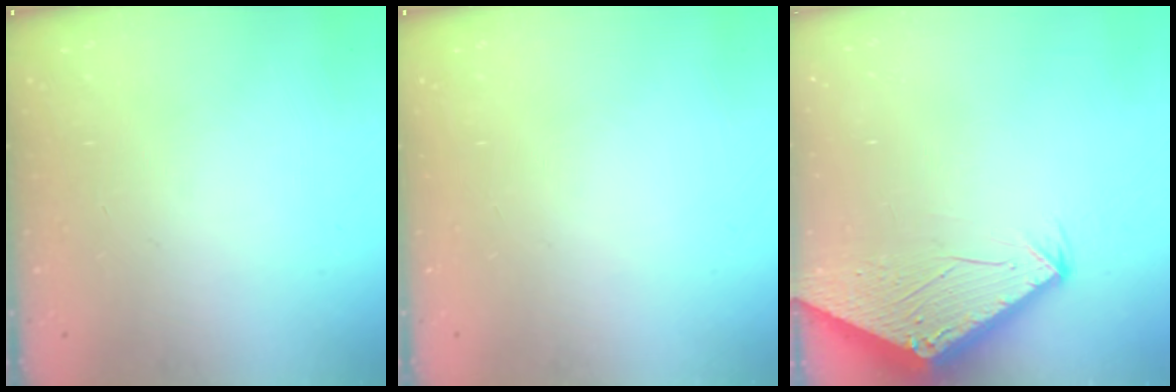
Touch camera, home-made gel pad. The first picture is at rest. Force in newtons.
{"total": 0.0}
{"total": 2.8, "press": 2.8, "slide": 0.1}